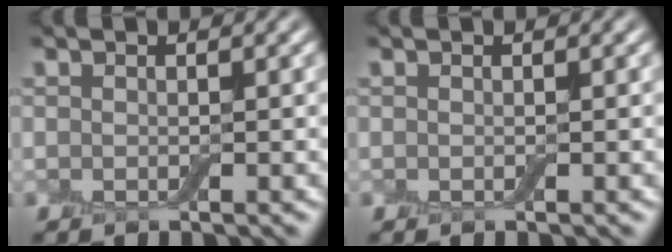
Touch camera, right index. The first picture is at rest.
{"total": 0.0}